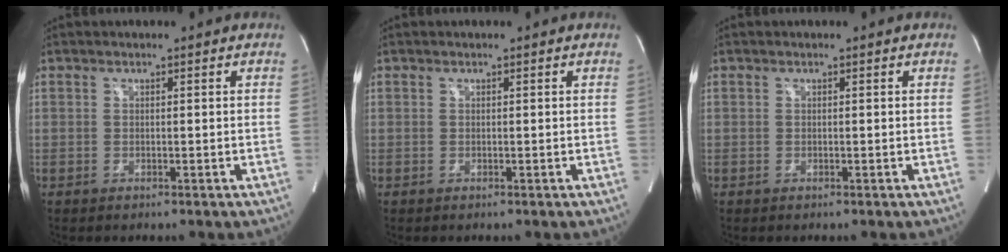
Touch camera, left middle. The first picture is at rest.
{"total": 0.0}
{"total": 0.0}